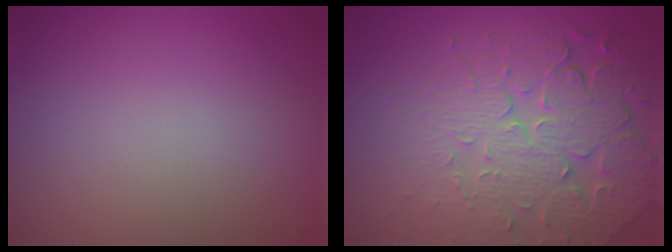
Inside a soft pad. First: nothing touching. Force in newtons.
{"total": 8.0, "press": 5.6, "slide": 5.6}